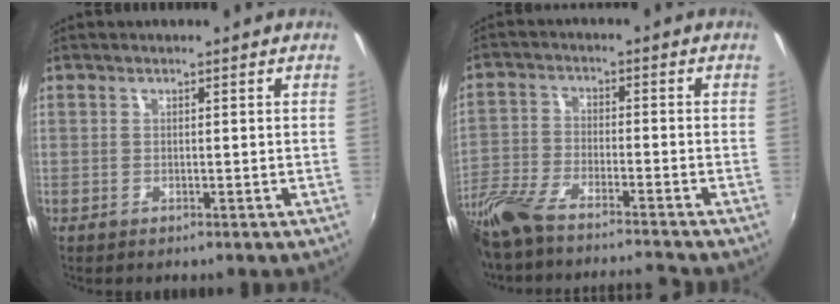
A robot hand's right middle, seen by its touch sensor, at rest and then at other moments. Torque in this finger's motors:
{"motor_torque": [0.36, -0.84, 0.50, 0.10]}